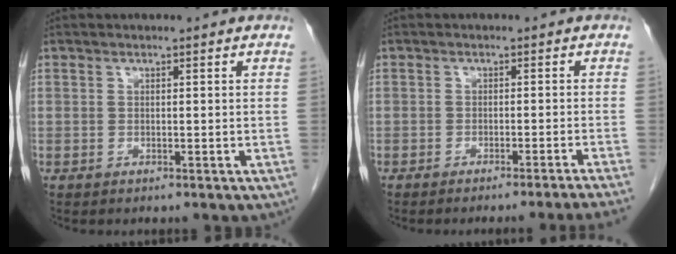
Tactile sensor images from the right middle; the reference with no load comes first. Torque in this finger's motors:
{"motor_torque": [0.08, -0.08, 0.09, 0.04]}